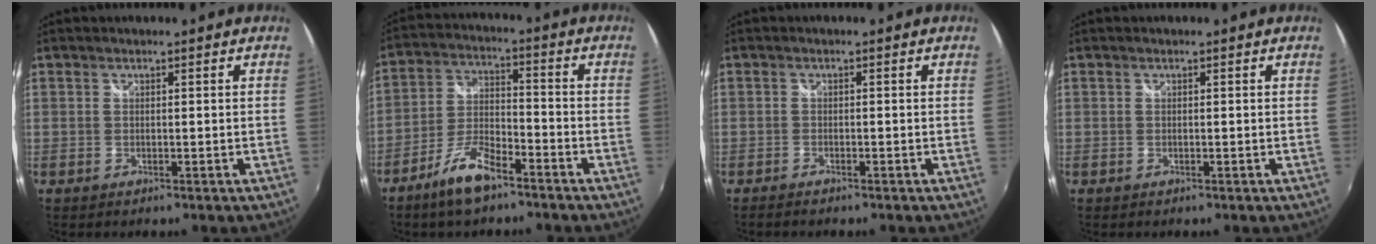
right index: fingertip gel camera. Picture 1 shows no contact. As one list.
[{"total": 9.3, "force": [-6.6, 2.9, 5.8], "torque": [-0.129, 0.002, -0.124]}, {"total": 1.8, "force": [-1.6, 0.4, 0.7], "torque": [-0.020, -0.008, -0.031]}, {"total": 0.0}]